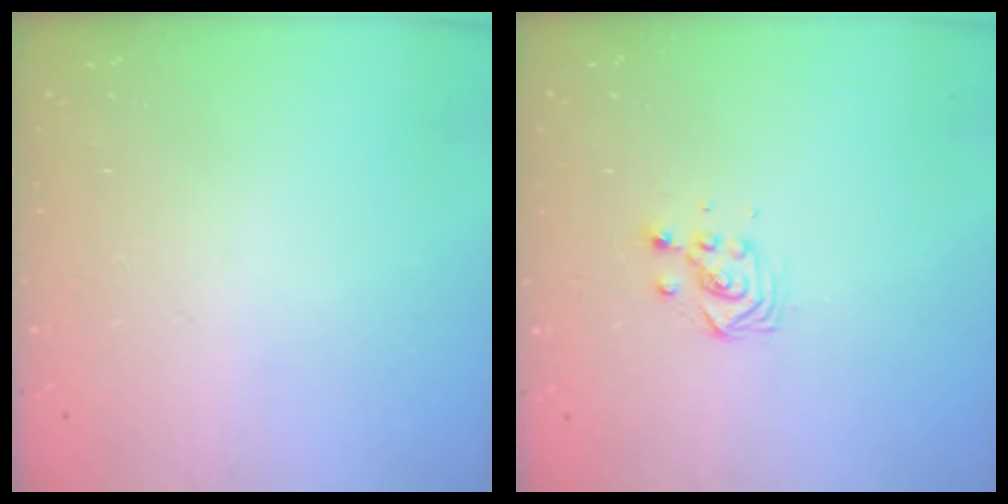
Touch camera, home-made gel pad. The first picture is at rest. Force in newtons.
{"total": 3.3, "press": 3.3, "slide": 0.3}